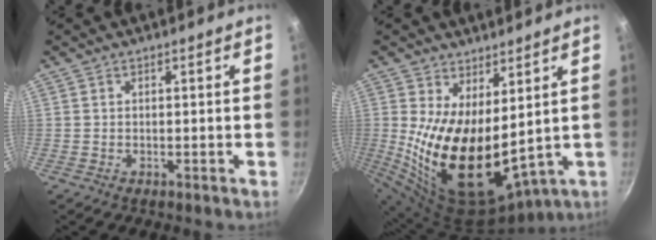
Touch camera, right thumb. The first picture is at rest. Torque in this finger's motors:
{"motor_torque": [-0.92, 2.55, 2.77, 0.00, 0.58]}